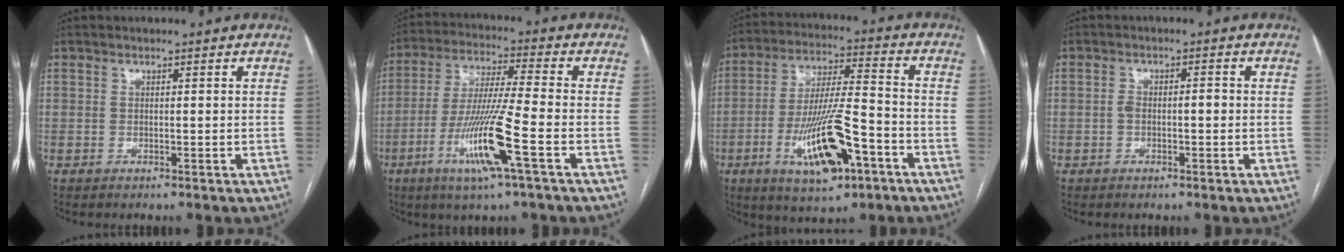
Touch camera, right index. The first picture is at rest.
{"total": 13.0, "force": [-5.2, -0.5, 12.0], "torque": [-0.242, -0.019, -0.100]}
{"total": 15.1, "force": [-6.4, 3.4, 13.2], "torque": [-0.252, -0.008, -0.104]}
{"total": 2.3, "force": [-0.4, 1.1, 2.0], "torque": [-0.038, 0.013, -0.004]}